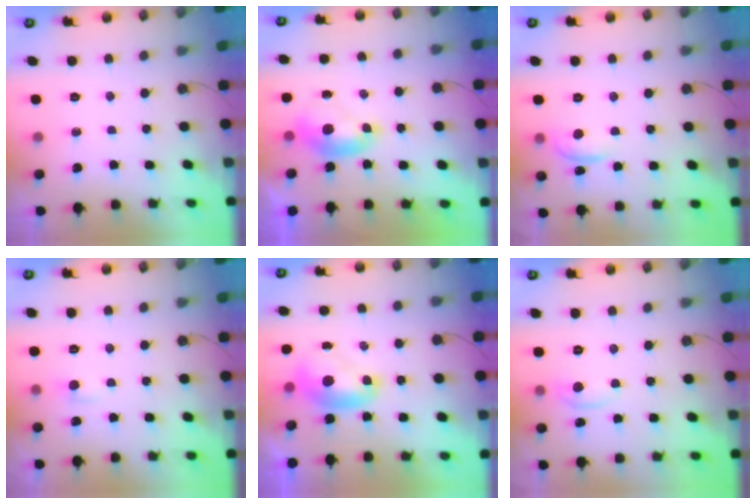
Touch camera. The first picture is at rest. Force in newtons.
{"total": 0.6, "press": 0.1, "slide": 0.6}
{"total": 2.6, "press": 2.5, "slide": 0.7}
{"total": 1.3, "press": 1.2, "slide": 0.5}
{"total": 1.7, "press": 1.6, "slide": 0.1}
{"total": 0.6, "press": 0.1, "slide": 0.6}